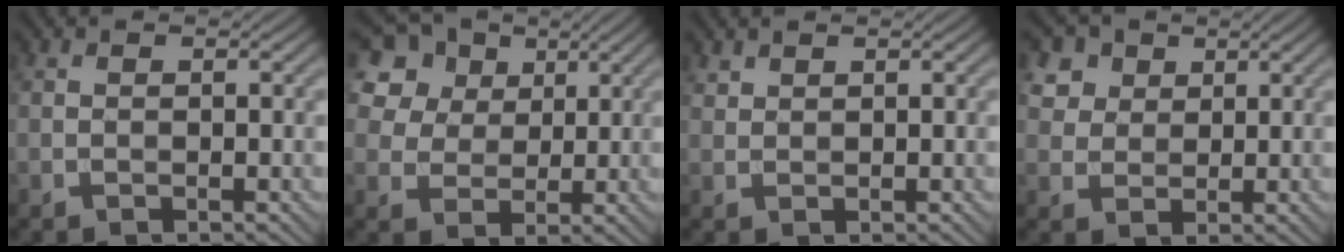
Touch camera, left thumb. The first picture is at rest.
{"total": 11.4, "force": [5.7, 8.4, 5.1], "torque": [-0.156, 0.022, 0.112]}
{"total": 1.2, "force": [1.0, 0.4, 0.3], "torque": [-0.011, 0.001, 0.027]}
{"total": 5.3, "force": [3.0, 3.9, 2.0], "torque": [-0.069, -0.006, 0.062]}